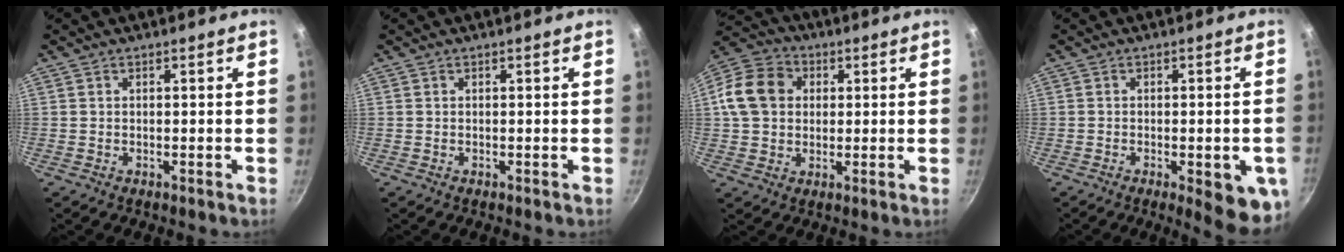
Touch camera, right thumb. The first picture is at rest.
{"total": 0.0}
{"total": 11.9, "force": [1.9, 9.7, 6.5], "torque": [-0.099, 0.019, 0.018]}
{"total": 9.8, "force": [-3.4, 3.0, 8.7], "torque": [-0.082, 0.004, -0.039]}